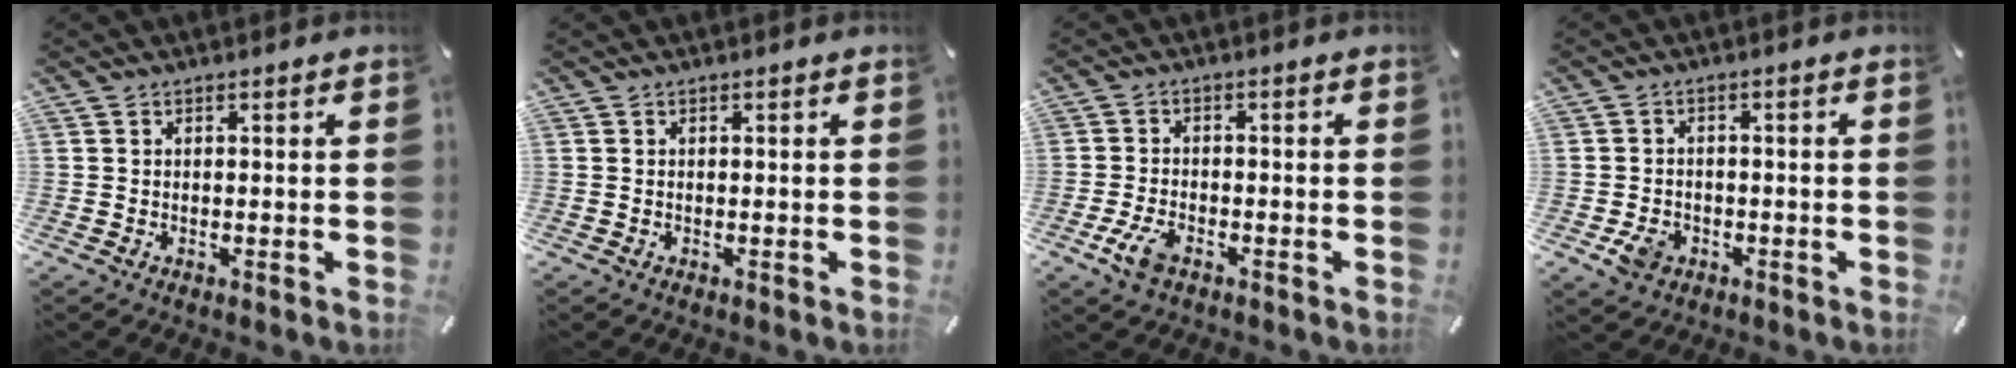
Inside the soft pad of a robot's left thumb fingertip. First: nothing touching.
{"total": 0.0}
{"total": 5.2, "force": [-2.8, 2.7, 3.5], "torque": [-0.095, 0.001, -0.058]}
{"total": 4.9, "force": [-2.1, 3.8, 2.2], "torque": [-0.047, 0.002, -0.042]}